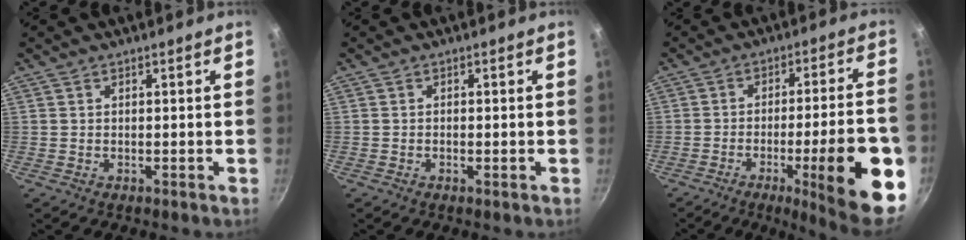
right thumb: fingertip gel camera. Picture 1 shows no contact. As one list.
[{"total": 0.8, "force": [-0.2, 0.1, 0.7], "torque": [-0.016, 0.000, -0.004]}, {"total": 20.6, "force": [-7.2, 4.1, 18.8], "torque": [-0.238, 0.025, -0.094]}]